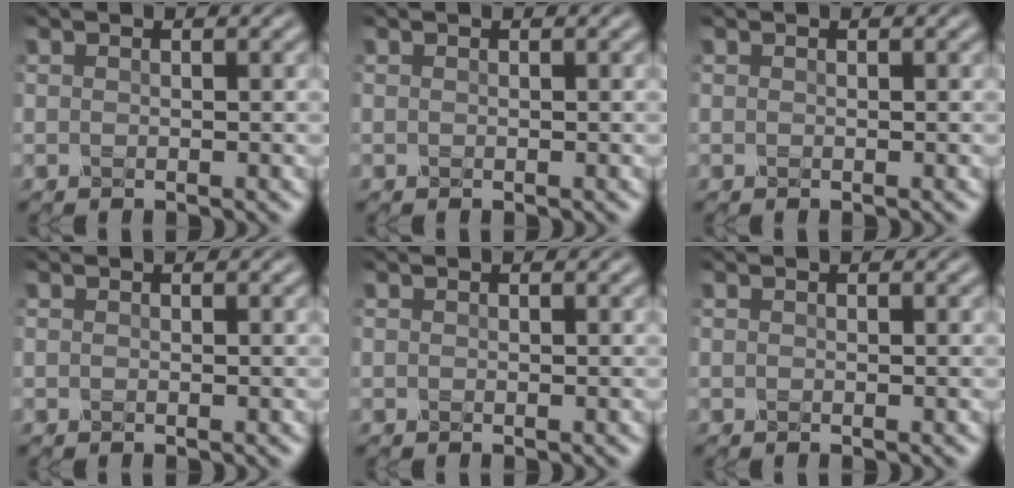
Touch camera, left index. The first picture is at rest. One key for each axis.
{"total": 0.0}
{"total": 0.0}
{"total": 0.0}
{"total": 0.0}
{"total": 0.0}